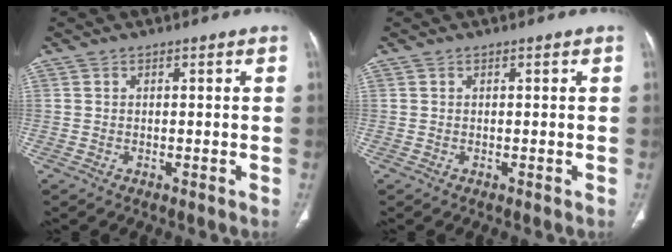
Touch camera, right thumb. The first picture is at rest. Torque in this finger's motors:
{"motor_torque": [0.00, 0.00, 0.00, 0.00, 0.00]}